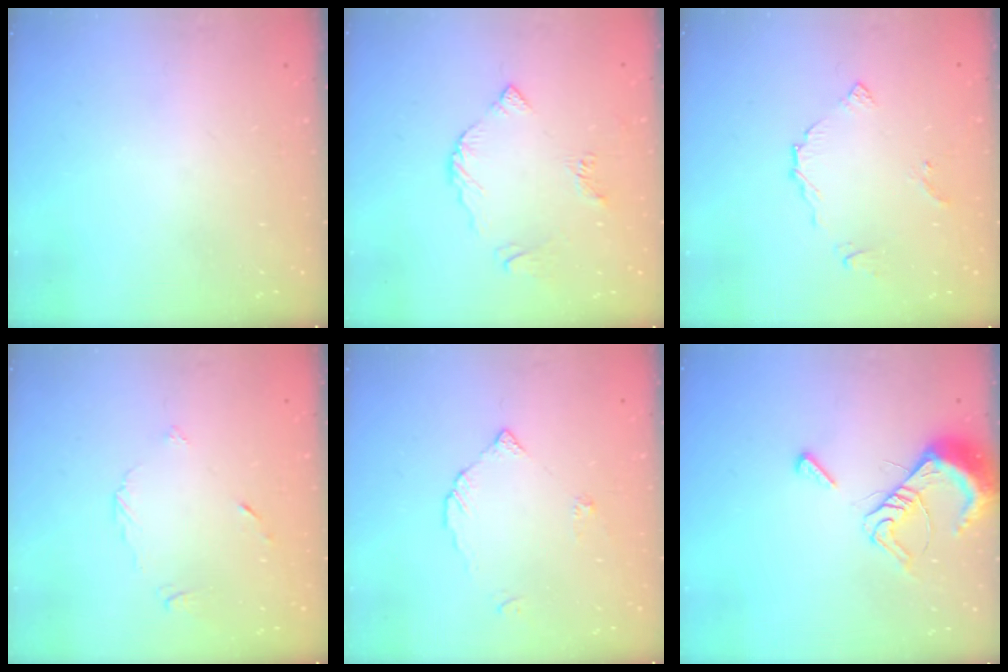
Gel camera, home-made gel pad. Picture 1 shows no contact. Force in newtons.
{"total": 6.0, "press": 6.0, "slide": 0.5}
{"total": 5.8, "press": 5.7, "slide": 0.5}
{"total": 4.5, "press": 4.5, "slide": 0.6}
{"total": 2.9, "press": 2.9, "slide": 0.1}
{"total": 9.5, "press": 9.4, "slide": 1.3}